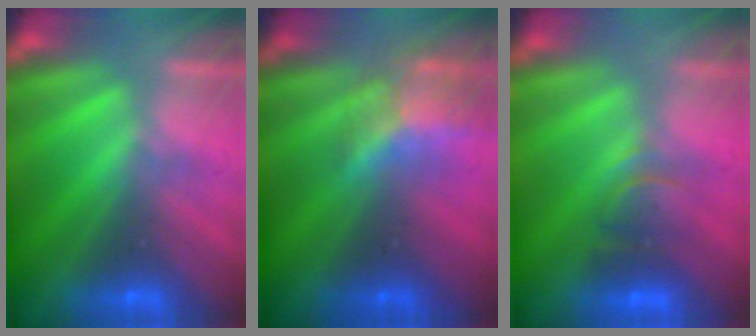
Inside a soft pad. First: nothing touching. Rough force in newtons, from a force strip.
{"total": 2.3}
{"total": 2.3}